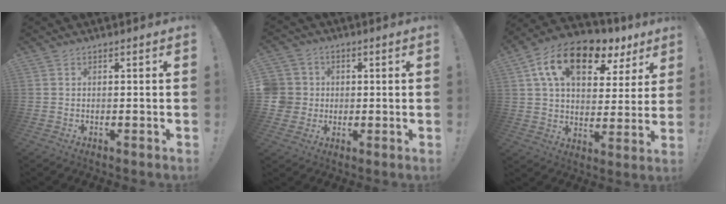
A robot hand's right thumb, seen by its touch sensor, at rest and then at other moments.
{"total": 7.4, "force": [0.5, 7.2, 1.9], "torque": [-0.056, 0.005, 0.014]}
{"total": 16.8, "force": [9.1, 9.2, 10.8], "torque": [-0.179, -0.042, 0.161]}